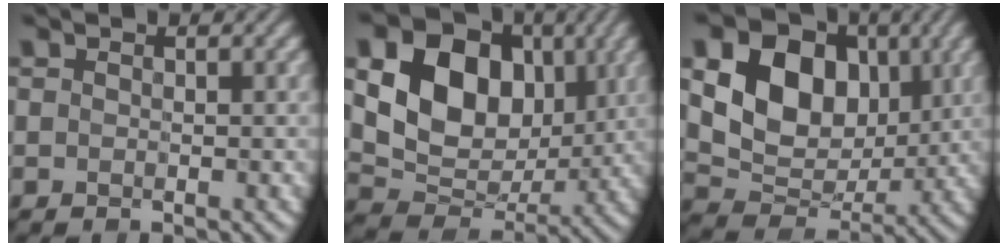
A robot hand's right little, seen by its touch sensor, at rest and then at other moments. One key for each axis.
{"total": 12.6, "fx": 2.5, "fy": 9.2, "fz": 8.1, "tx": -0.139, "ty": 0.015, "tz": 0.033}
{"total": 11.1, "fx": 2.2, "fy": 8.0, "fz": 7.3, "tx": -0.129, "ty": 0.002, "tz": 0.027}